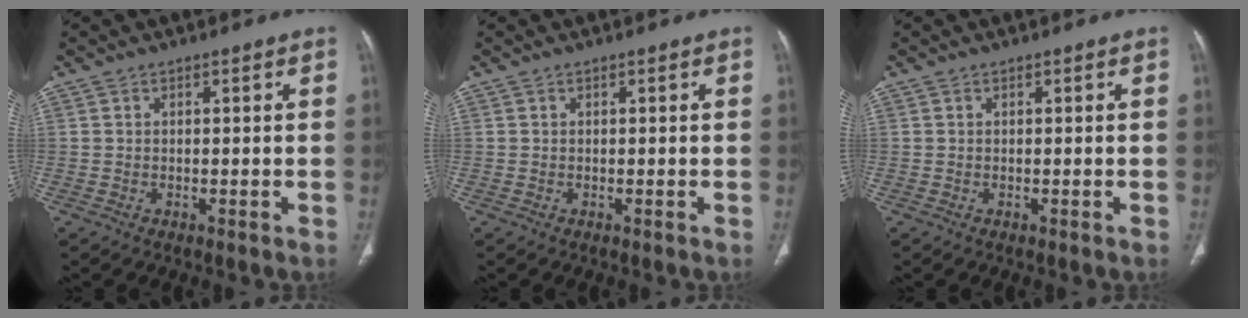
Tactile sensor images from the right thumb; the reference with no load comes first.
{"total": 0.0}
{"total": 0.0}